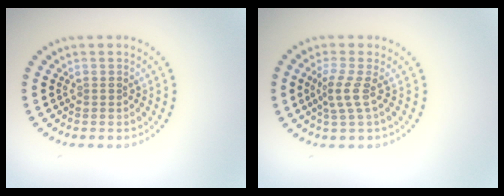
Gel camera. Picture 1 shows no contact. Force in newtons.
{"total": 2.3, "press": 1.6, "slide": 1.6}